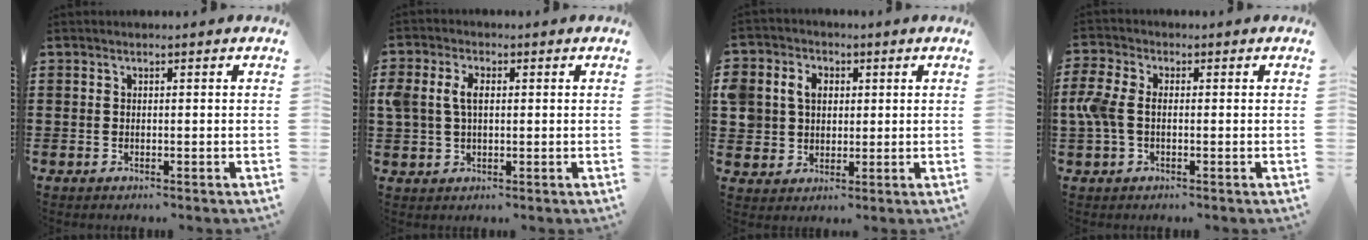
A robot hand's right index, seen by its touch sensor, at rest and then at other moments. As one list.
[{"total": 4.4, "force": [0.8, 2.8, 3.3], "torque": [-0.088, 0.006, 0.008]}, {"total": 5.7, "force": [1.3, 5.1, 2.1], "torque": [-0.063, 0.020, 0.022]}, {"total": 5.2, "force": [-0.6, 3.1, 4.1], "torque": [-0.113, -0.005, -0.020]}]